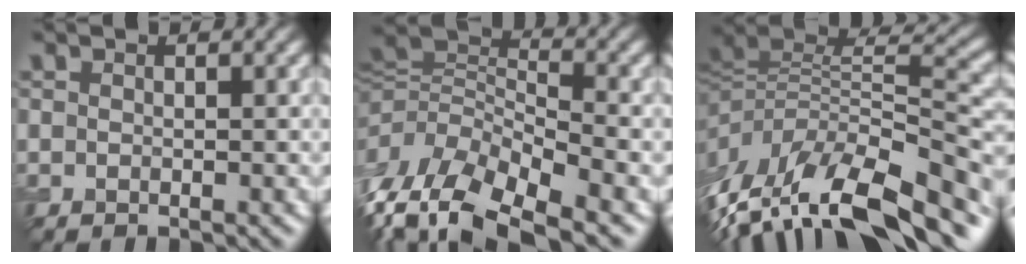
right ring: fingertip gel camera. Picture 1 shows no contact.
{"total": 10.8, "force": [-6.0, 4.7, 7.7], "torque": [-0.163, 0.004, -0.114]}
{"total": 14.3, "force": [-6.2, 5.4, 11.8], "torque": [-0.219, 0.020, -0.101]}